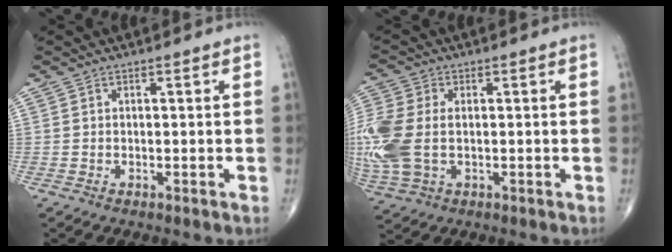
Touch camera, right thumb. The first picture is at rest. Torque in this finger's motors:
{"motor_torque": [0.41, 0.41, 0.73, 0.33, 0.42]}